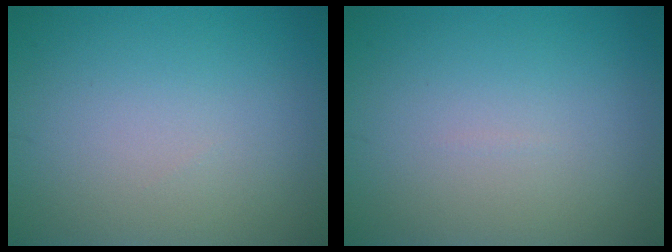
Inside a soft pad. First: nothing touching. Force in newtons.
{"total": 0.0}